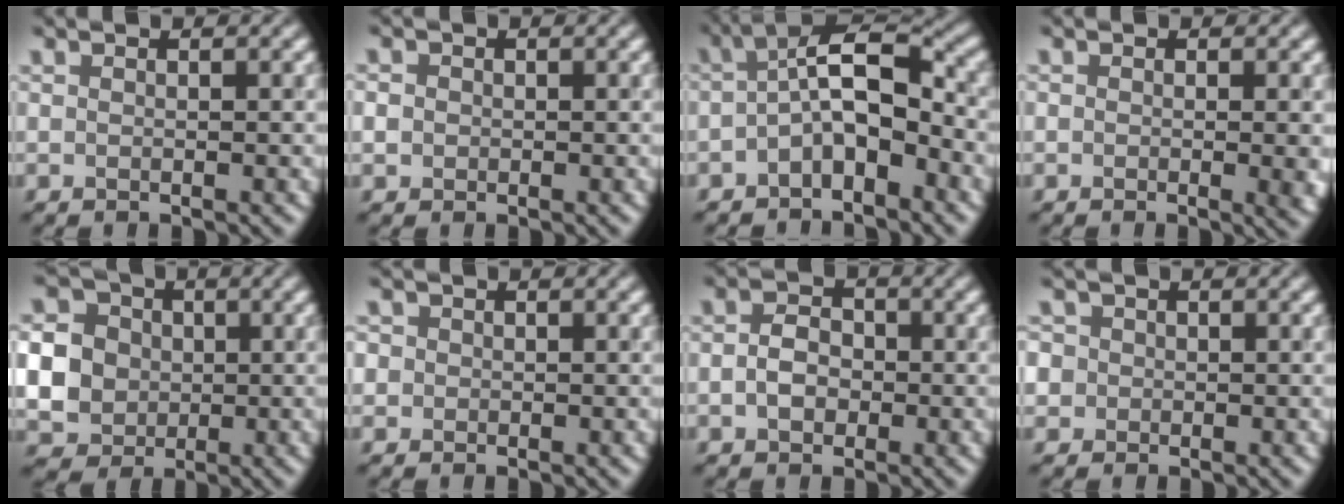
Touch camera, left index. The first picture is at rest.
{"total": 1.8, "force": [0.4, 1.6, 0.7], "torque": [-0.003, 0.012, -0.006]}
{"total": 5.8, "force": [-1.4, 2.4, 5.1], "torque": [-0.085, 0.017, -0.035]}
{"total": 2.5, "force": [-0.3, 0.8, 2.3], "torque": [-0.024, -0.007, -0.002]}
{"total": 8.4, "force": [-0.4, 7.7, 3.2], "torque": [-0.088, -0.002, -0.027]}
{"total": 2.8, "force": [1.0, 2.3, 1.1], "torque": [-0.005, 0.018, -0.004]}
{"total": 2.8, "force": [-0.5, 2.1, 1.7], "torque": [-0.033, 0.002, -0.016]}
{"total": 4.0, "force": [1.1, 3.6, 1.5], "torque": [-0.023, 0.028, -0.005]}